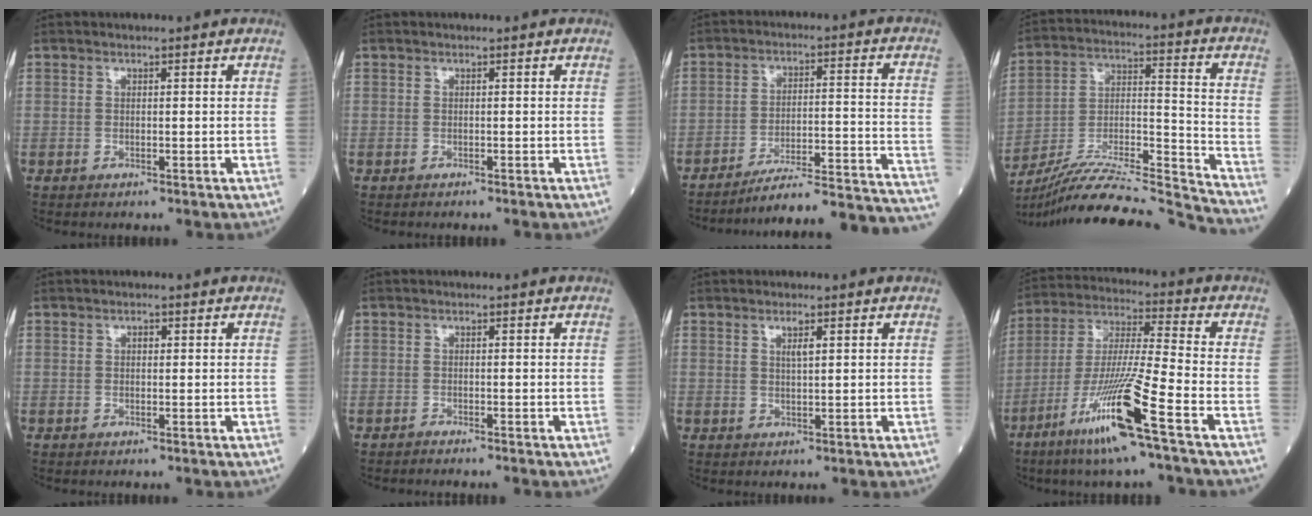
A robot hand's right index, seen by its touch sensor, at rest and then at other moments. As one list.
[{"total": 0.6, "force": [-0.5, 0.0, 0.2], "torque": [0.001, -0.001, -0.009]}, {"total": 22.3, "force": [-21.0, -1.0, 7.5], "torque": [-0.041, -0.001, -0.282]}, {"total": 24.3, "force": [-23.1, -1.5, 7.3], "torque": [-0.133, -0.009, -0.370]}, {"total": 0.7, "force": [0.1, 0.5, 0.5], "torque": [-0.009, 0.002, 0.001]}, {"total": 1.2, "force": [-1.1, -0.2, 0.4], "torque": [-0.004, 0.001, -0.017]}, {"total": 1.8, "force": [0.8, 0.2, 1.5], "torque": [-0.030, 0.000, 0.014]}, {"total": 15.2, "force": [-7.9, -1.1, 12.9], "torque": [-0.263, -0.031, -0.151]}]